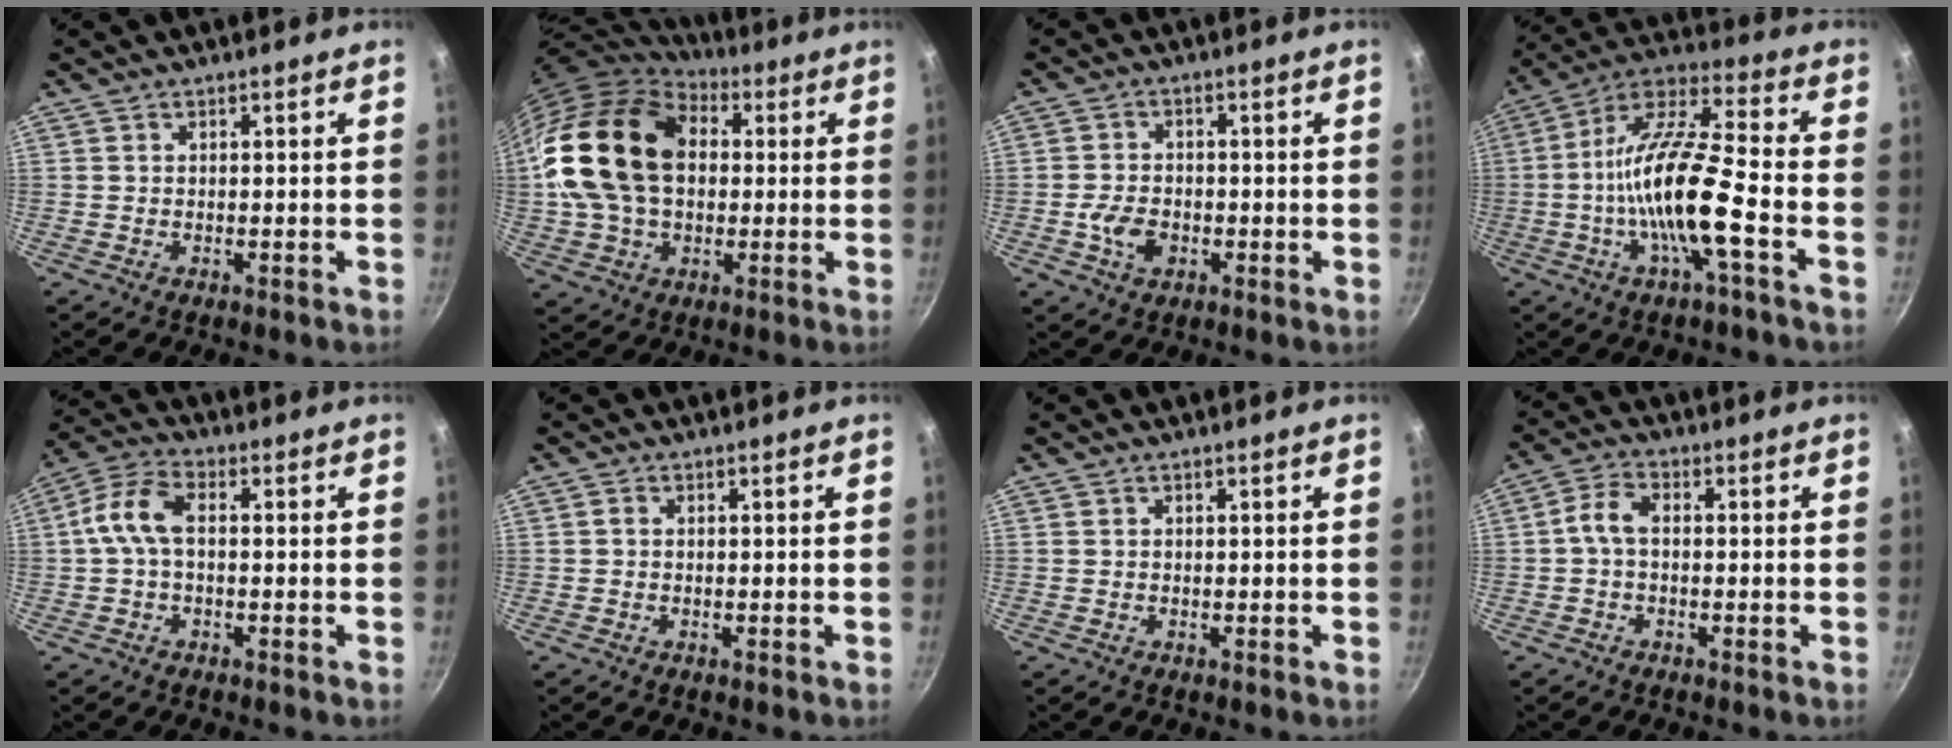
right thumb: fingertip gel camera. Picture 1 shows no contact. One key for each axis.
{"total": 21.9, "fx": 2.4, "fy": 15.4, "fz": 15.3, "tx": -0.280, "ty": 0.030, "tz": 0.038}
{"total": 5.1, "fx": -1.6, "fy": 3.5, "fz": 3.4, "tx": -0.061, "ty": 0.011, "tz": -0.031}
{"total": 17.0, "fx": -4.3, "fy": 3.2, "fz": 16.1, "tx": -0.300, "ty": 0.038, "tz": -0.094}
{"total": 7.6, "fx": 0.1, "fy": 4.2, "fz": 6.3, "tx": -0.135, "ty": 0.031, "tz": -0.011}
{"total": 0.5, "fx": 0.0, "fy": 0.3, "fz": 0.4, "tx": -0.009, "ty": 0.003, "tz": -0.001}
{"total": 0.0}
{"total": 4.2, "fx": -0.5, "fy": 2.4, "fz": 3.5, "tx": -0.076, "ty": 0.022, "tz": -0.020}